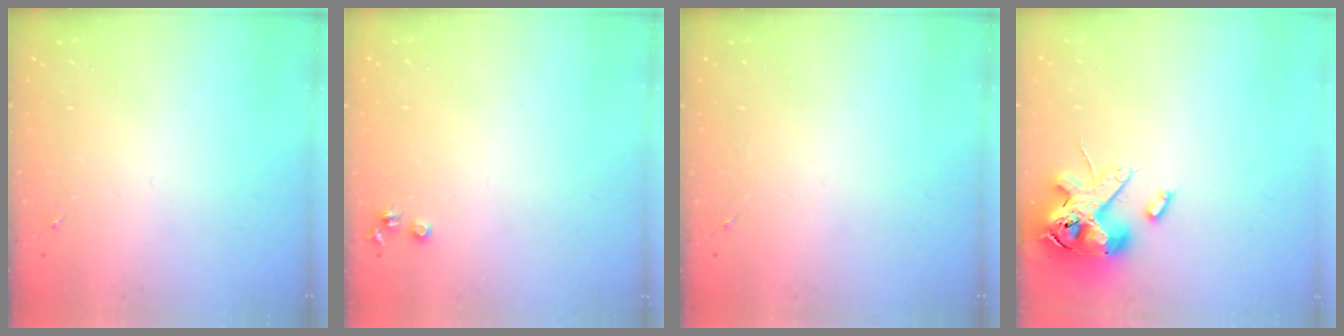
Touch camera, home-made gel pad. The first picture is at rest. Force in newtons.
{"total": 3.6, "press": 3.5, "slide": 0.5}
{"total": 0.0}
{"total": 15.3, "press": 15.1, "slide": 2.6}